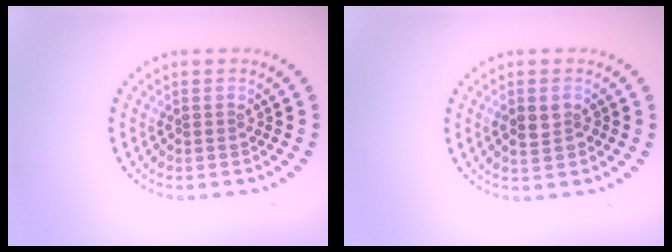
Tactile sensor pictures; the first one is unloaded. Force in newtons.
{"total": 2.1, "press": 2.1, "slide": 0.3}